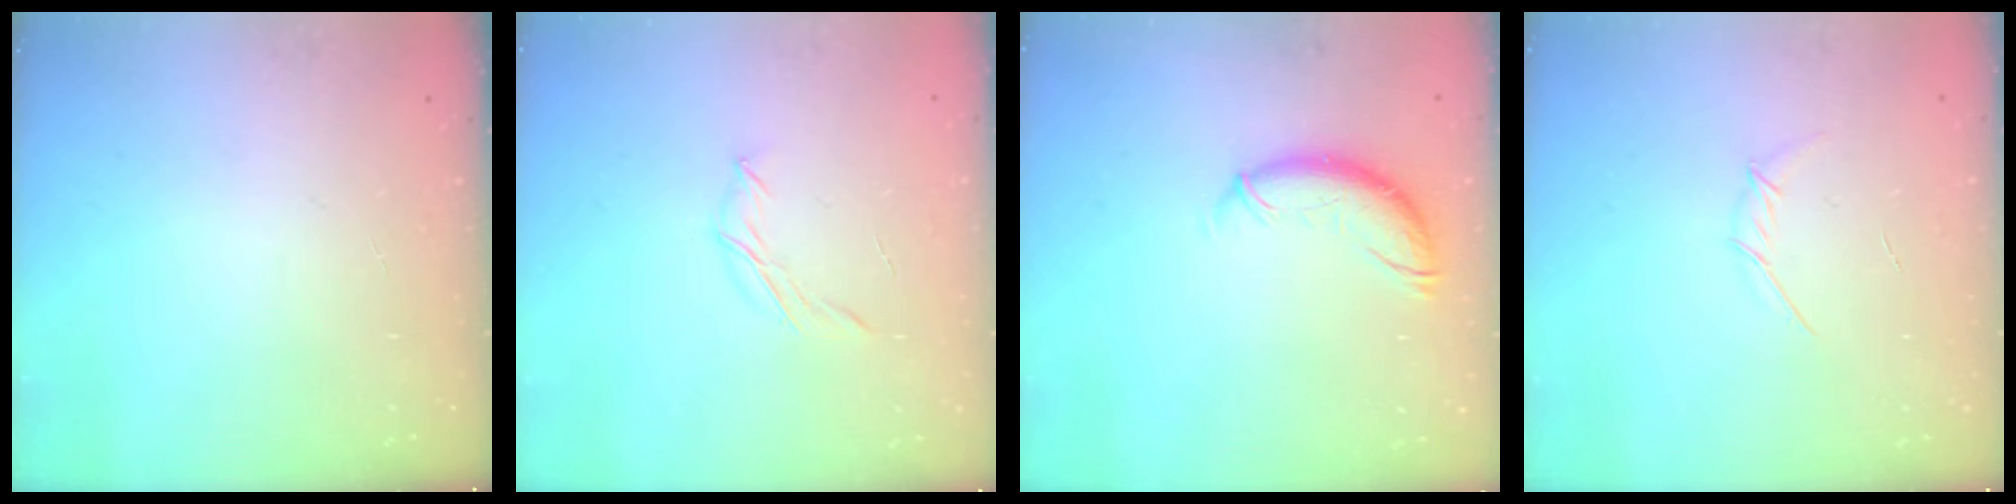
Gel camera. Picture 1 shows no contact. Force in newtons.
{"total": 4.7, "press": 4.6, "slide": 1.0}
{"total": 10.8, "press": 10.6, "slide": 1.8}
{"total": 4.2, "press": 4.2, "slide": 0.8}